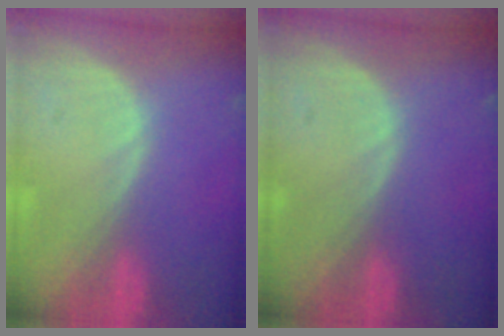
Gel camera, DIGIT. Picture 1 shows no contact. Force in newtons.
{"total": 0.0}